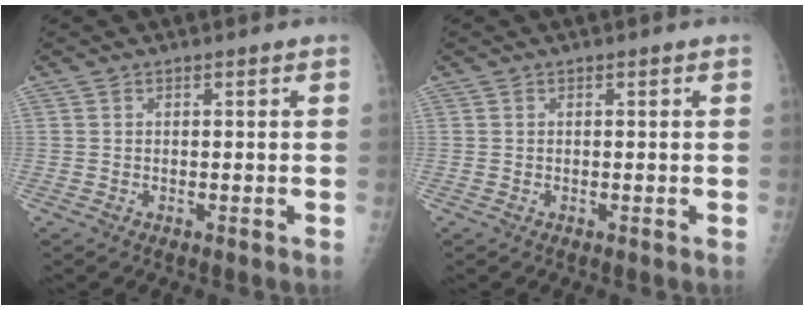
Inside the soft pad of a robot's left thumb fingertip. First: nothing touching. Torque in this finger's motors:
{"motor_torque": [0.00, 0.00, 0.00, 0.00, 0.00]}